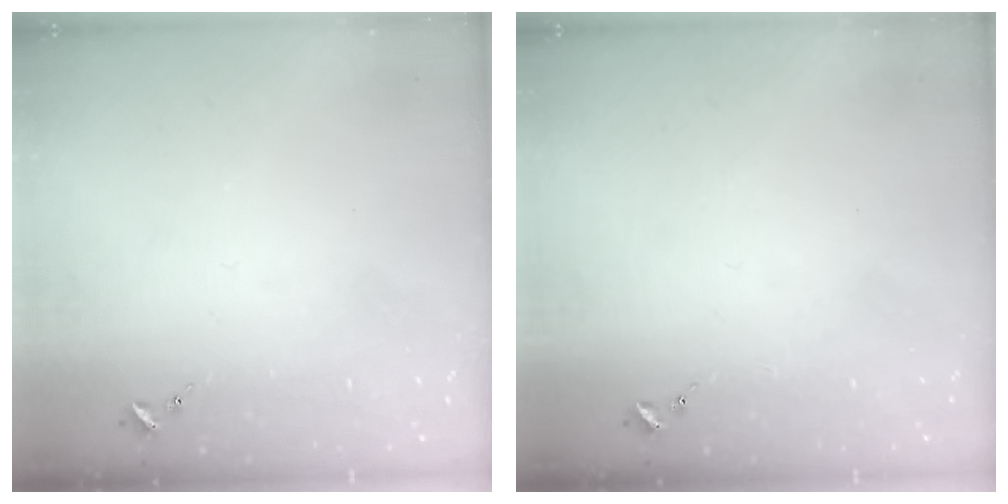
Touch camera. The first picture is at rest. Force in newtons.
{"total": 0.0}